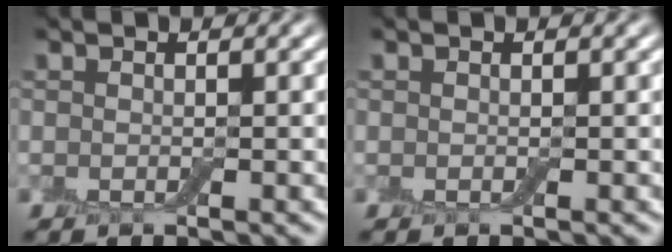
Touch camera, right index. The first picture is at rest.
{"total": 0.0}